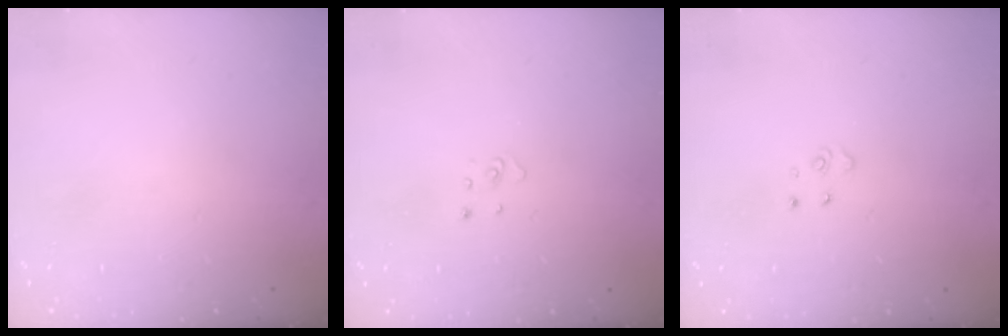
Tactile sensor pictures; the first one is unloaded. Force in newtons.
{"total": 2.2, "press": 2.2, "slide": 0.2}
{"total": 2.6, "press": 2.6, "slide": 0.3}